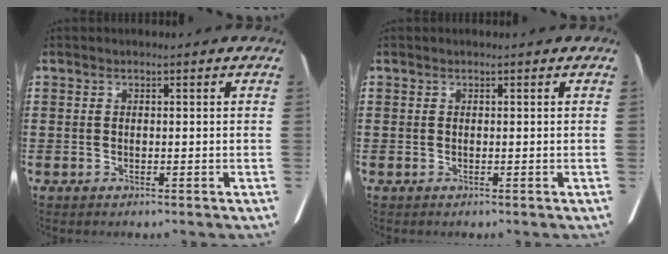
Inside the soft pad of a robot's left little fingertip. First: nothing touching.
{"total": 0.0}